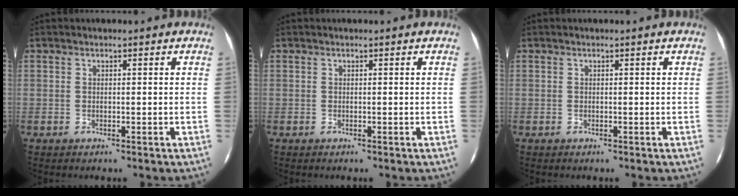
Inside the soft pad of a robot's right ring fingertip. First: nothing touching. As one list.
[{"total": 0.0}, {"total": 0.0}]